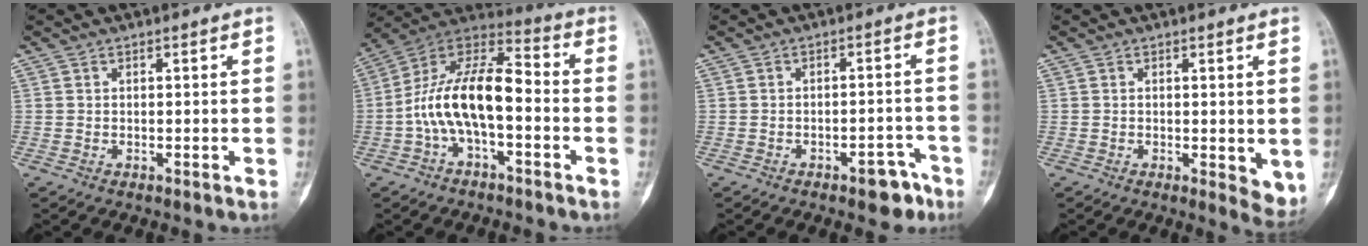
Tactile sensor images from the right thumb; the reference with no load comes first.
{"total": 15.4, "force": [-2.8, 7.1, 13.4], "torque": [-0.237, 0.064, -0.059]}
{"total": 5.2, "force": [-3.4, 2.5, 3.0], "torque": [-0.019, 0.030, -0.038]}
{"total": 4.5, "force": [-0.2, 1.6, 4.2], "torque": [-0.043, -0.012, 0.001]}